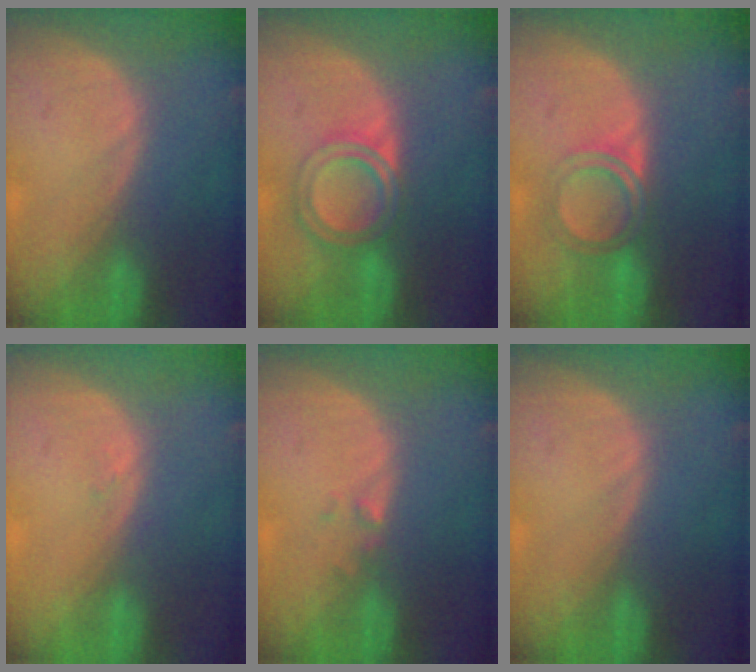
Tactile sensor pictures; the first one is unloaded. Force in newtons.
{"total": 6.5, "press": 5.8, "slide": 2.9}
{"total": 4.8, "press": 4.6, "slide": 1.4}
{"total": 0.7, "press": 0.6, "slide": 0.3}
{"total": 1.3, "press": 1.0, "slide": 0.8}
{"total": 0.0}